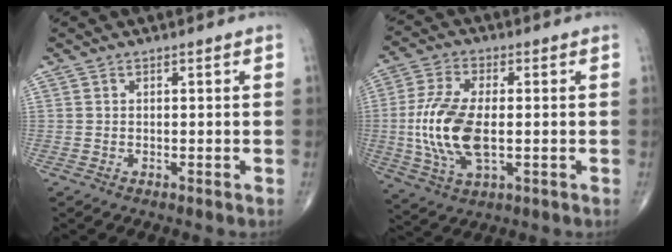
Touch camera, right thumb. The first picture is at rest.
{"total": 13.7, "force": [-1.0, 6.6, 12.0], "torque": [-0.257, -0.001, -0.018]}